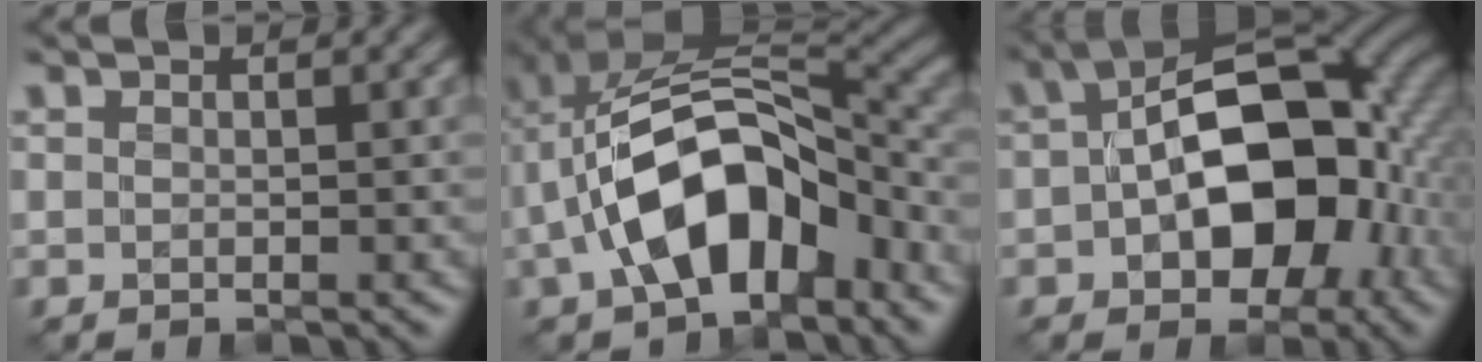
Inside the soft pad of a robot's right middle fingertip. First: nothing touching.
{"total": 12.2, "force": [-3.3, 7.1, 9.4], "torque": [-0.166, 0.007, -0.062]}
{"total": 14.0, "force": [-0.7, 8.4, 11.2], "torque": [-0.162, 0.007, -0.010]}